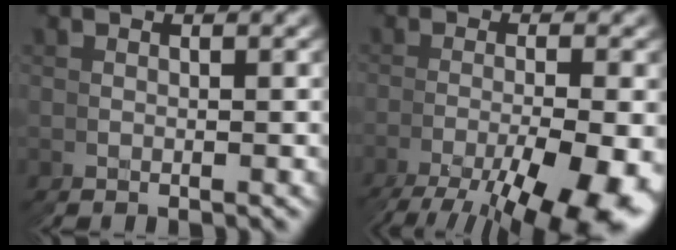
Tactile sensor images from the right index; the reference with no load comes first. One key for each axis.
{"total": 9.8, "fx": -4.6, "fy": 3.4, "fz": 8.0, "tx": -0.130, "ty": -0.034, "tz": -0.050}